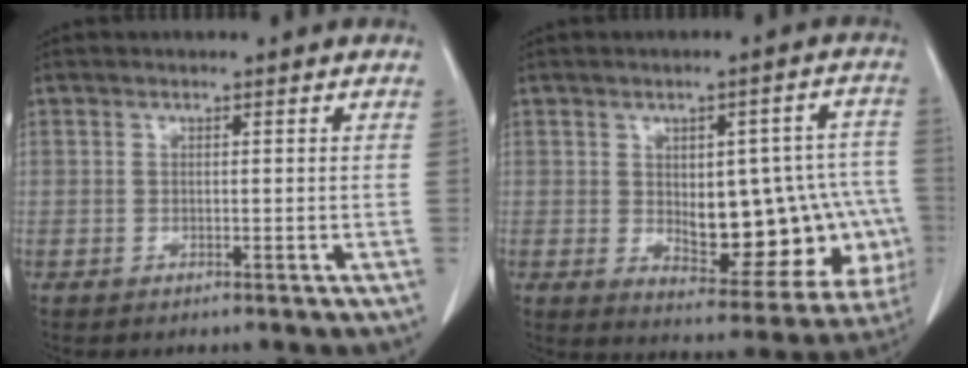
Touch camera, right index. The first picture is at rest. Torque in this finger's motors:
{"motor_torque": [0.31, 0.13, 0.22, 0.03]}